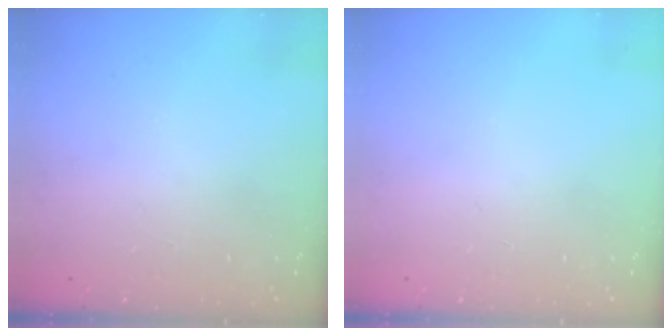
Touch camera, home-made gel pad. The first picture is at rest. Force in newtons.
{"total": 0.0}